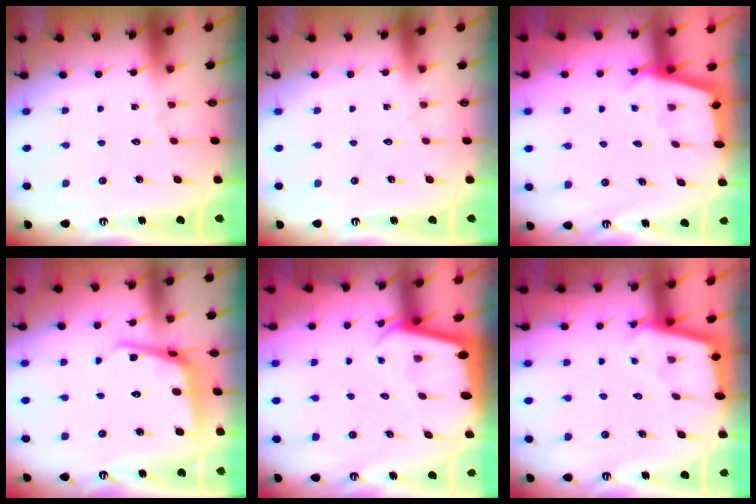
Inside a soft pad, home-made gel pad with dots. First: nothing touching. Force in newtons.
{"total": 0.0}
{"total": 2.9, "press": 2.9, "slide": 0.3}
{"total": 10.1, "press": 10.1, "slide": 1.0}
{"total": 2.2, "press": 2.2, "slide": 0.1}
{"total": 2.1, "press": 2.1, "slide": 0.2}